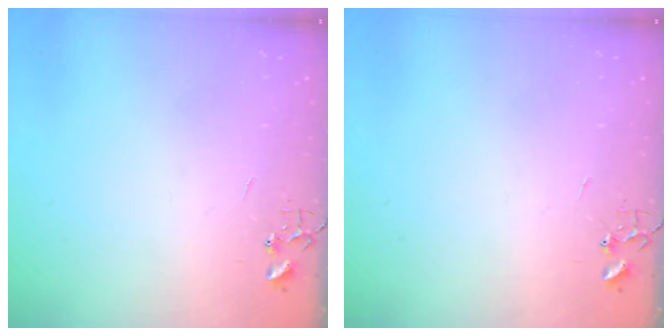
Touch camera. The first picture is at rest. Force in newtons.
{"total": 0.0}